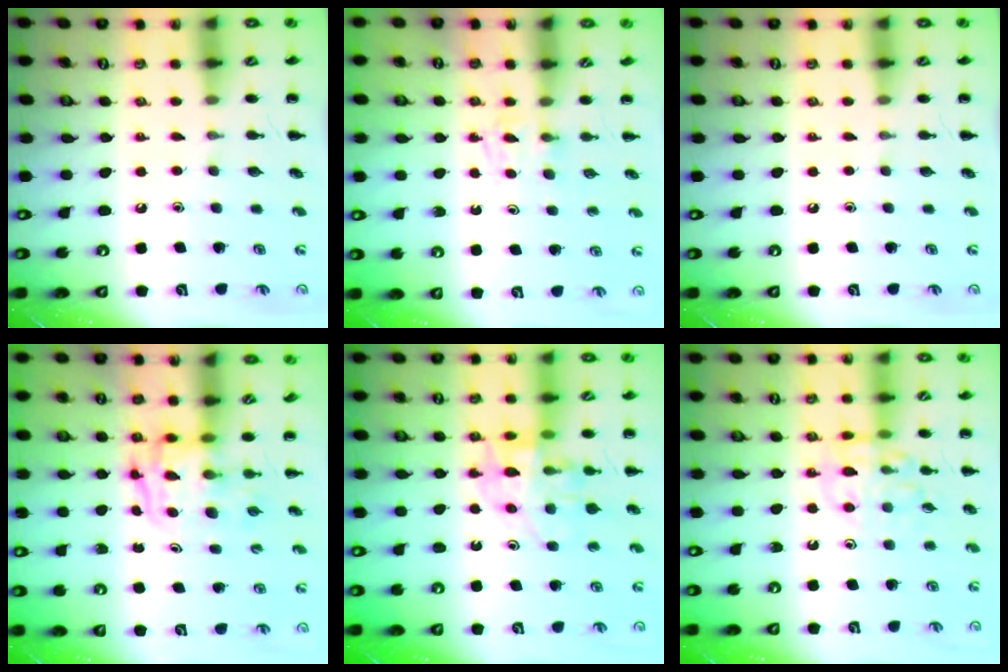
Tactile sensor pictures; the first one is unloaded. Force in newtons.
{"total": 2.5, "press": 2.2, "slide": 1.1}
{"total": 0.0}
{"total": 3.2, "press": 3.2, "slide": 0.6}
{"total": 12.7, "press": 12.2, "slide": 3.4}
{"total": 11.9, "press": 11.9, "slide": 1.0}